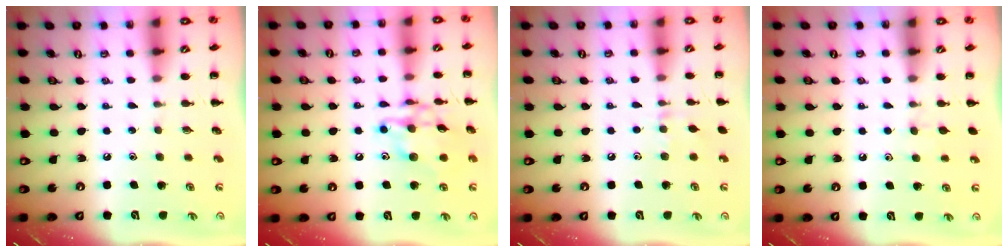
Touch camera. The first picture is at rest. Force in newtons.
{"total": 13.7, "press": 13.7, "slide": 1.1}
{"total": 5.9, "press": 5.7, "slide": 1.8}
{"total": 3.7, "press": 3.3, "slide": 1.5}